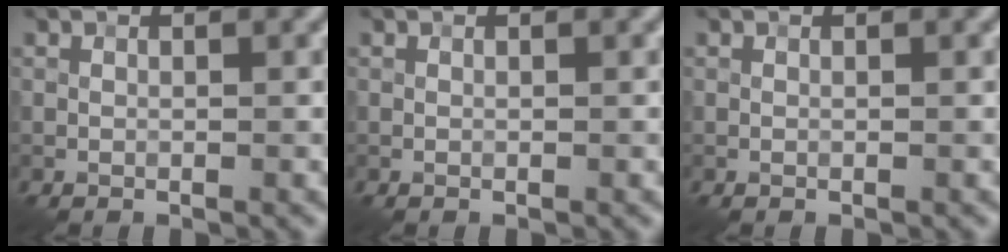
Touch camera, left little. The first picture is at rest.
{"total": 0.0}
{"total": 0.0}